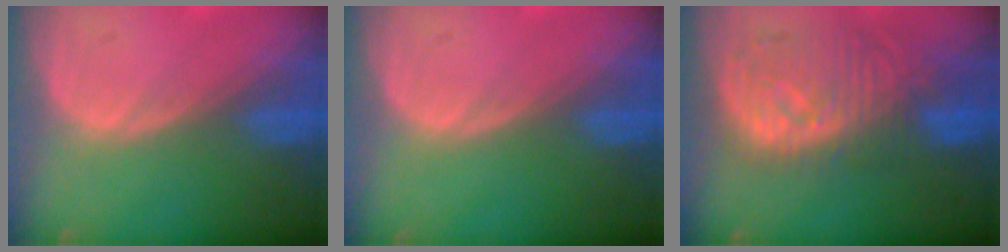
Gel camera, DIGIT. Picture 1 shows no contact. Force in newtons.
{"total": 0.0}
{"total": 10.3, "press": 9.3, "slide": 4.4}